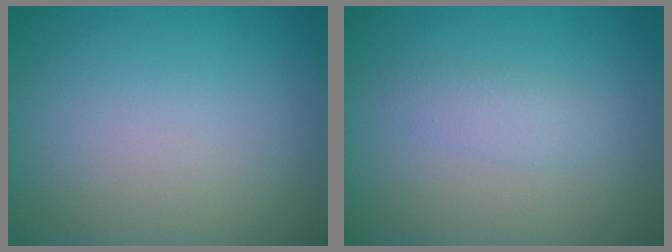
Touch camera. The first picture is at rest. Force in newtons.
{"total": 1.6, "press": 1.6, "slide": 0.0}